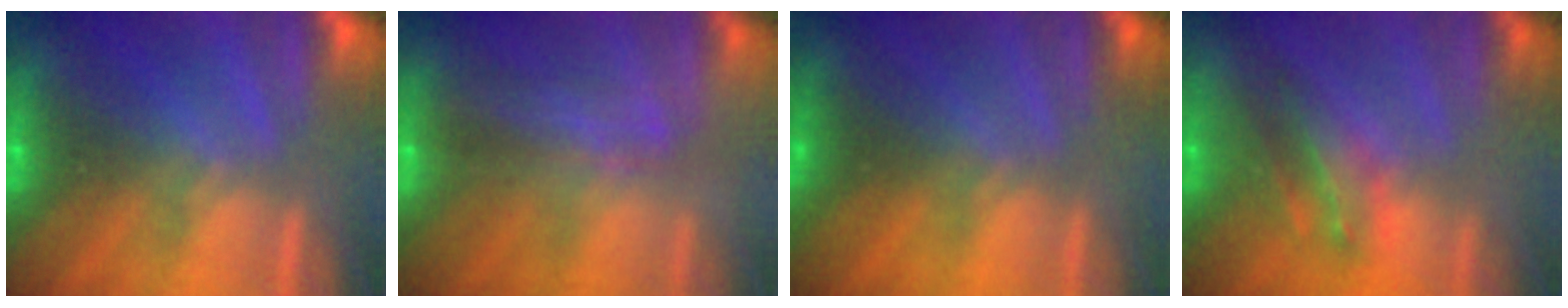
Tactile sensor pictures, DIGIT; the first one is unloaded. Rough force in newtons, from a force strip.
{"total": 2.5}
{"total": 2.0}
{"total": 2.9}